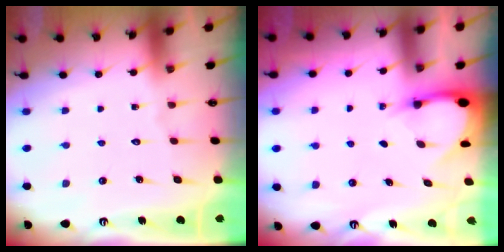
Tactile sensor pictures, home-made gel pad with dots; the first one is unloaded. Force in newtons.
{"total": 3.6, "press": 3.6, "slide": 0.2}